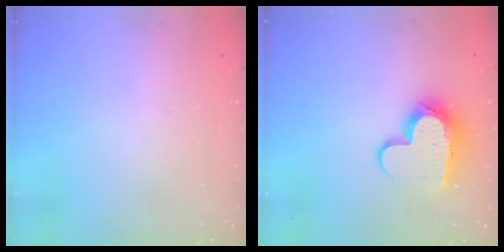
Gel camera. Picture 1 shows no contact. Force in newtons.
{"total": 11.7, "press": 11.7, "slide": 1.0}